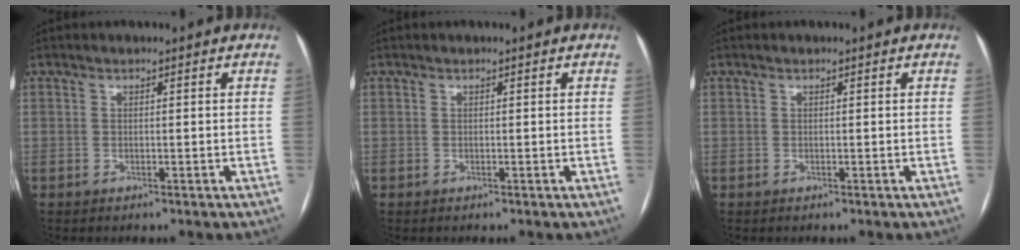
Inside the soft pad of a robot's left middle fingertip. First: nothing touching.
{"total": 0.0}
{"total": 0.0}